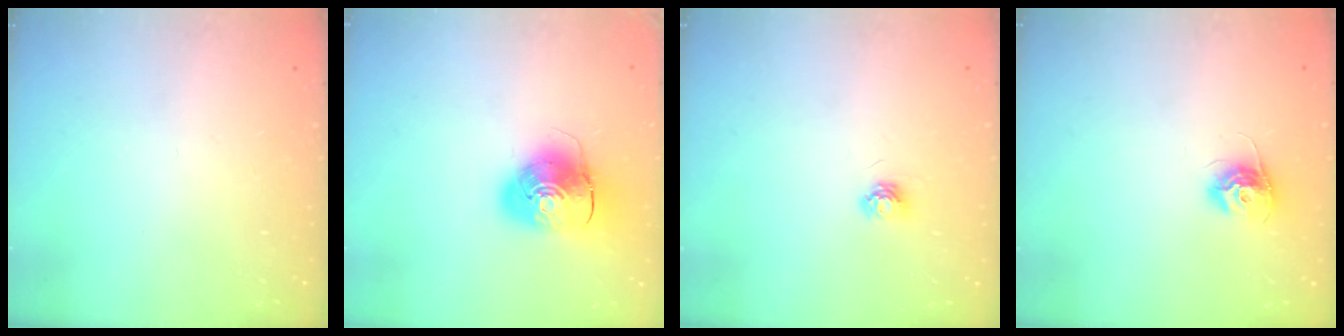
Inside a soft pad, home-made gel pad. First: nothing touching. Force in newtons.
{"total": 10.8, "press": 10.6, "slide": 1.9}
{"total": 4.5, "press": 4.5, "slide": 0.5}
{"total": 10.3, "press": 10.3, "slide": 0.5}